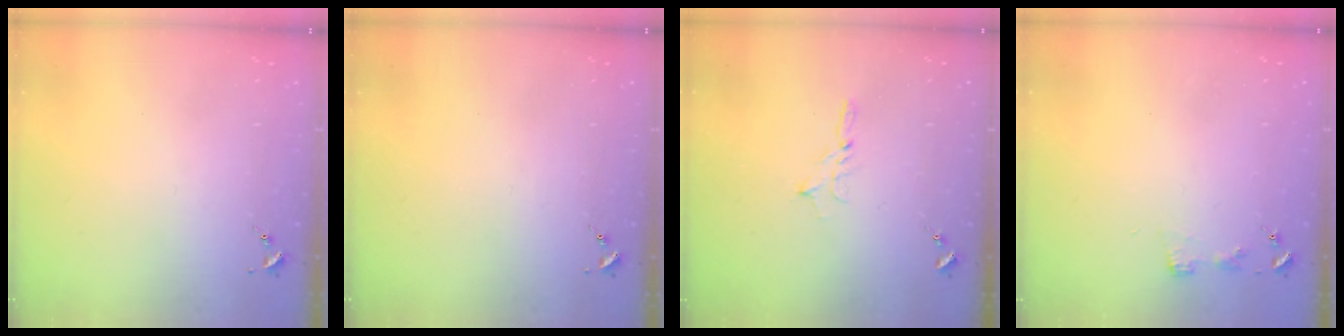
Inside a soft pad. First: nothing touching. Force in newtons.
{"total": 0.0}
{"total": 2.5, "press": 2.5, "slide": 0.2}
{"total": 2.9, "press": 2.9, "slide": 0.3}